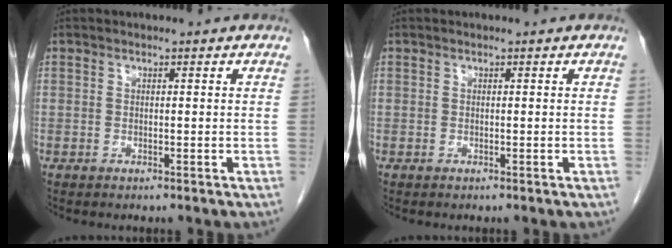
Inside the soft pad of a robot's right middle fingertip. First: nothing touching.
{"total": 0.0}